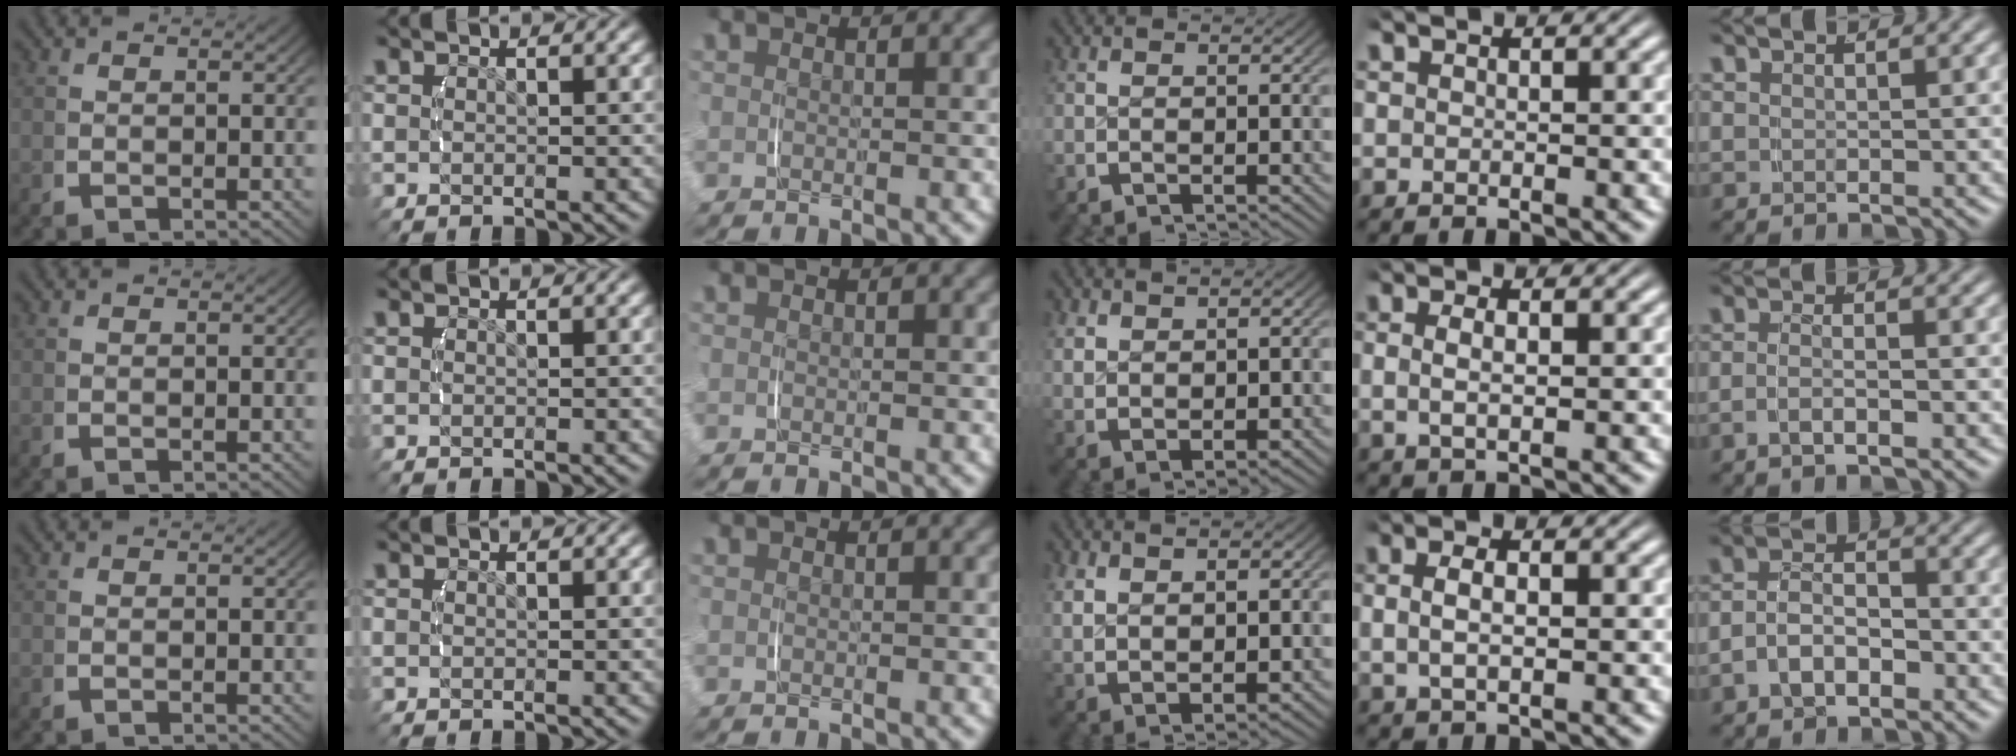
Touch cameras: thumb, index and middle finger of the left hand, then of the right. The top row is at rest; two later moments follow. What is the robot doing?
{"motion": "lift_and_place", "object": "scarf"}